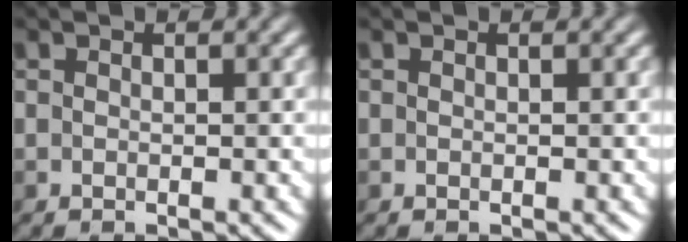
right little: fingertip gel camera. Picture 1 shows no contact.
{"total": 0.0}